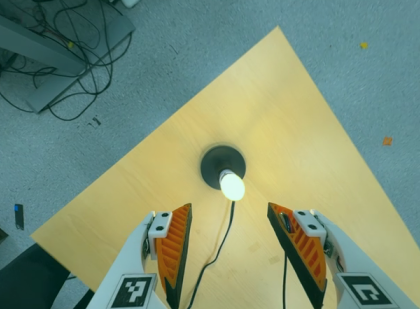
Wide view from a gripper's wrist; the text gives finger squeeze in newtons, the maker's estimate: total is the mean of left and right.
{"total": 0.0}